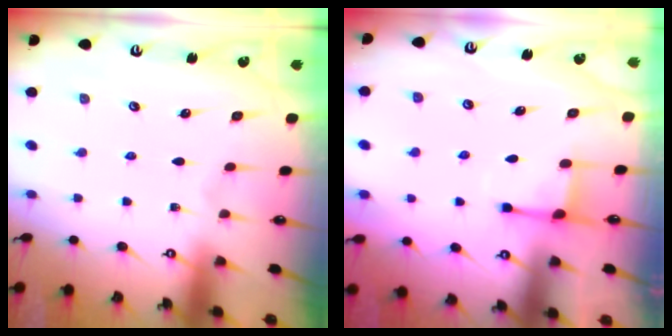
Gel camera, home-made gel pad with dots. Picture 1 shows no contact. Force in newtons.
{"total": 2.3, "press": 2.2, "slide": 0.6}